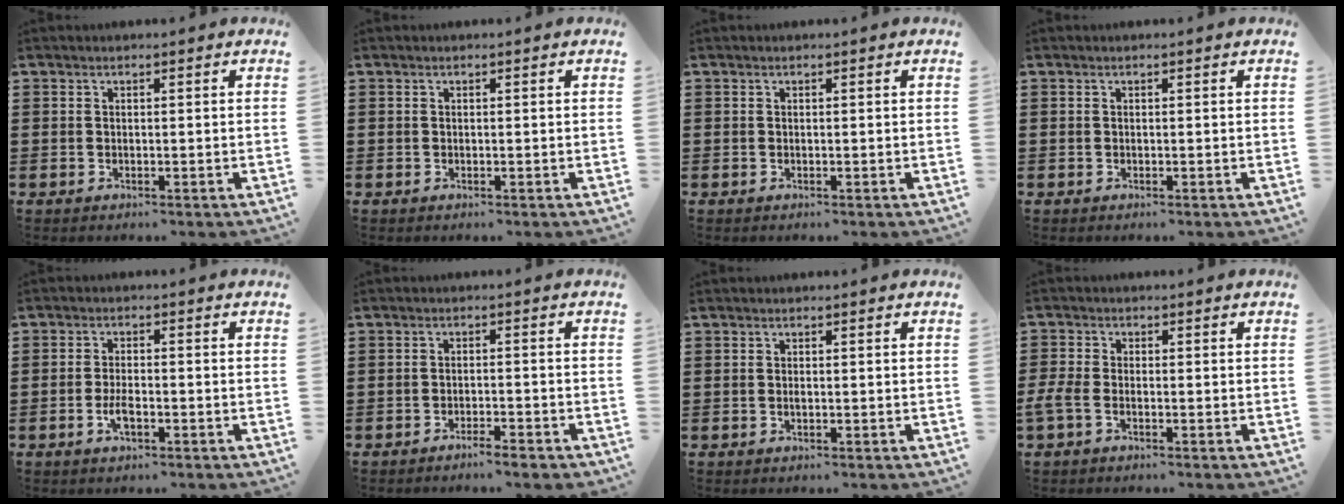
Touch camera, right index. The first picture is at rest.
{"total": 0.0}
{"total": 0.0}
{"total": 0.0}
{"total": 3.1, "force": [-1.3, 1.0, 2.6], "torque": [-0.062, -0.007, -0.026]}
{"total": 2.4, "force": [-2.2, 0.1, 1.0], "torque": [-0.017, 0.002, -0.042]}
{"total": 0.6, "force": [0.0, 0.1, 0.5], "torque": [-0.013, -0.005, 0.001]}
{"total": 2.4, "force": [-1.4, 0.9, 1.7], "torque": [-0.046, -0.004, -0.030]}